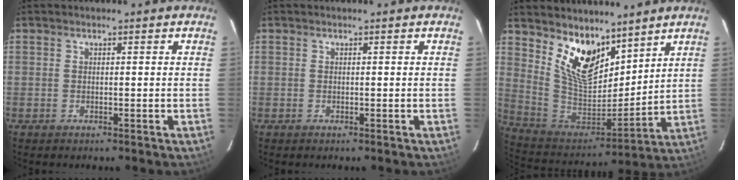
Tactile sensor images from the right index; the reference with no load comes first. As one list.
[{"total": 0.0}, {"total": 14.9, "force": [10.1, 7.6, 8.0], "torque": [-0.160, -0.005, 0.201]}]